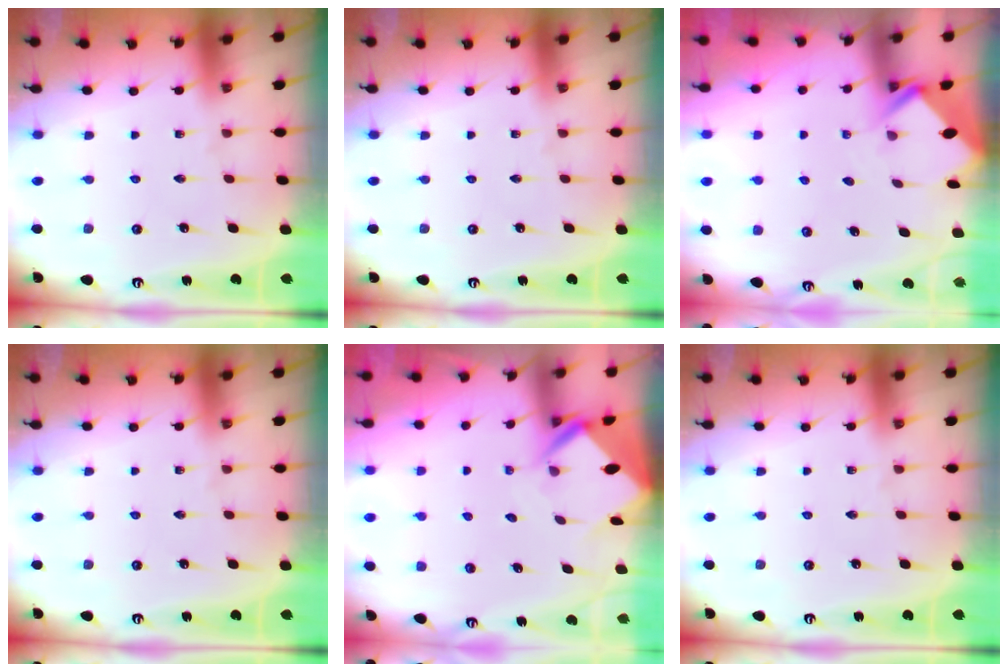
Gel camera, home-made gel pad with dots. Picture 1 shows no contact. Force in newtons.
{"total": 0.0}
{"total": 2.7, "press": 2.7, "slide": 0.2}
{"total": 0.0}
{"total": 5.5, "press": 5.5, "slide": 0.4}
{"total": 0.0}